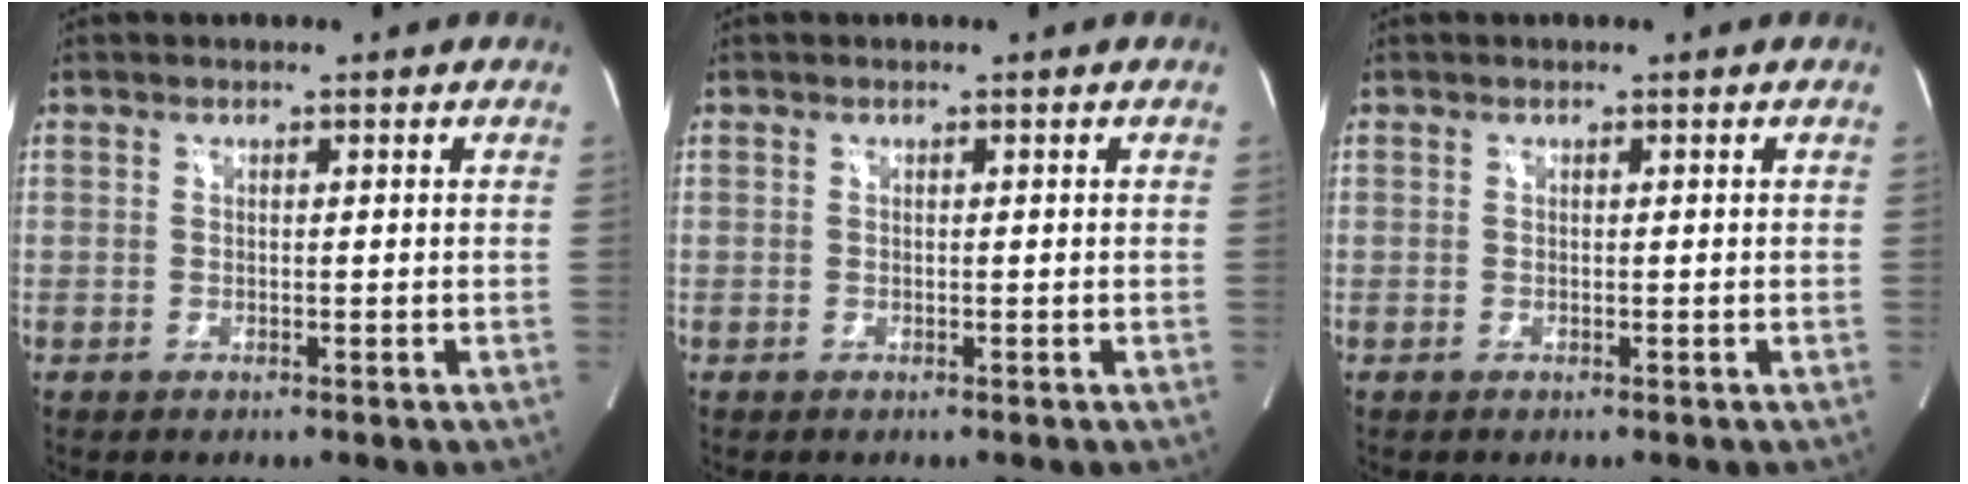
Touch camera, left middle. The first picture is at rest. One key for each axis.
{"total": 0.0}
{"total": 0.0}